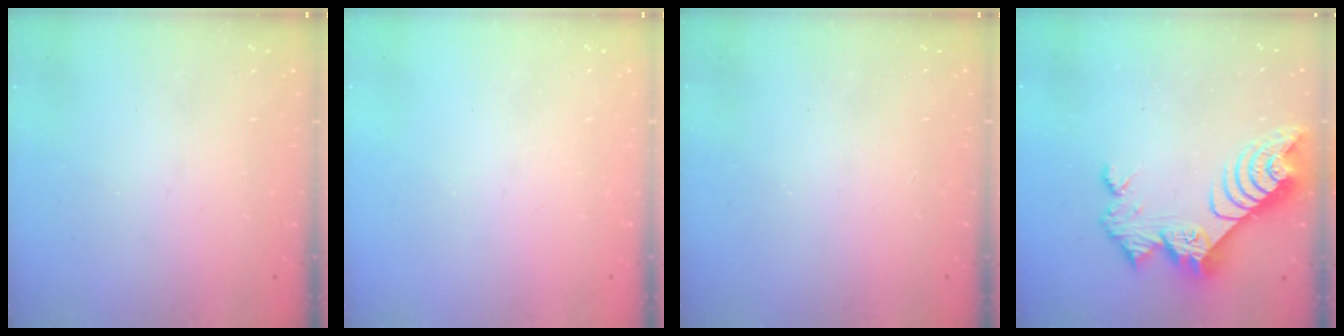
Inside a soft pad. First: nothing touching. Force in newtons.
{"total": 0.0}
{"total": 1.1, "press": 1.1, "slide": 0.1}
{"total": 10.0, "press": 10.0, "slide": 0.9}